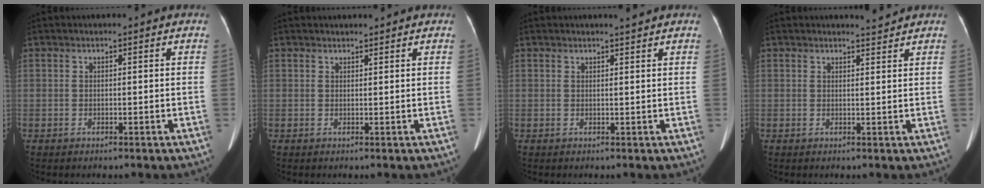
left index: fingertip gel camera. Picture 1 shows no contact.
{"total": 1.9, "force": [1.8, 0.4, 0.4], "torque": [-0.005, 0.007, 0.024]}
{"total": 1.3, "force": [1.1, -0.4, 0.5], "torque": [-0.008, -0.015, 0.017]}
{"total": 1.3, "force": [1.2, -0.5, -0.2], "torque": [-0.003, -0.023, 0.020]}